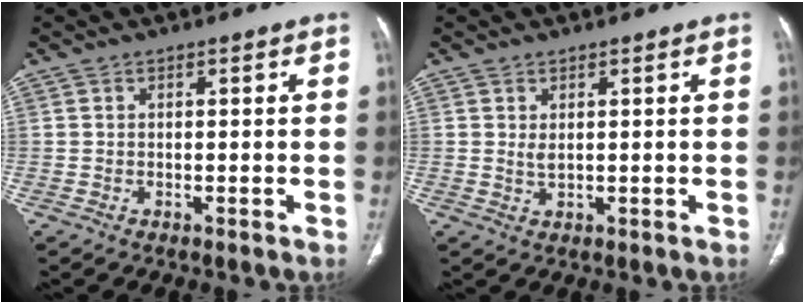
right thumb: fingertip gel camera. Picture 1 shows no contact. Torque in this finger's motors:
{"motor_torque": [0.21, 0.04, 0.00, -0.34, -0.01]}